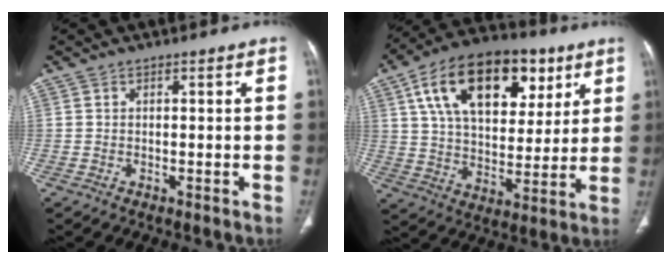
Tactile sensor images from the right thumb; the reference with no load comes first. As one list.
[{"total": 23.9, "force": [10.2, 13.9, 16.6], "torque": [-0.245, -0.002, 0.166]}]